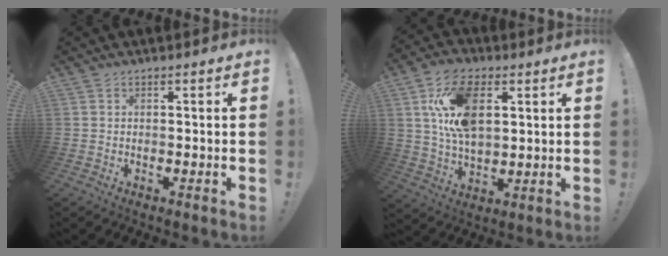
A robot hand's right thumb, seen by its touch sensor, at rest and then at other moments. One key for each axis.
{"total": 16.7, "fx": 5.3, "fy": 9.8, "fz": 12.4, "tx": -0.232, "ty": -0.005, "tz": 0.093}